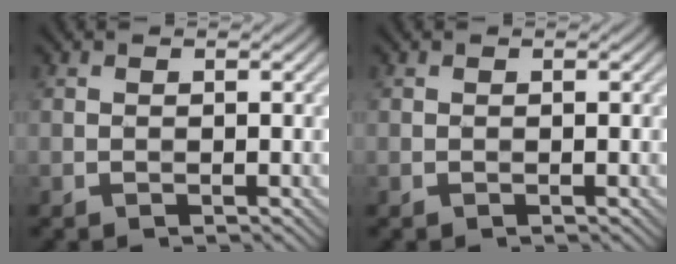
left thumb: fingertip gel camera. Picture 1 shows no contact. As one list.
[{"total": 0.0}]